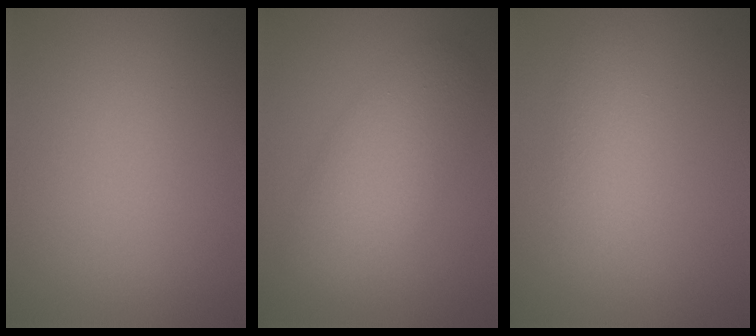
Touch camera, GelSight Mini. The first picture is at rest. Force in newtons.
{"total": 4.8, "press": 4.8, "slide": 0.3}
{"total": 2.5, "press": 2.5, "slide": 0.2}